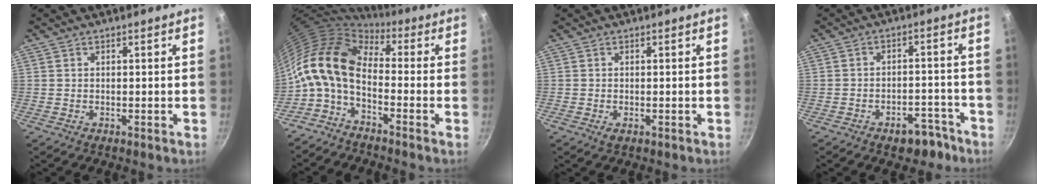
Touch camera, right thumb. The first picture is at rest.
{"total": 13.8, "force": [-1.5, 7.8, 11.3], "torque": [-0.211, 0.027, -0.048]}
{"total": 1.2, "force": [-0.4, 0.6, 1.0], "torque": [-0.016, -0.003, -0.007]}
{"total": 6.9, "force": [-4.6, 3.9, 3.3], "torque": [-0.011, 0.051, -0.050]}